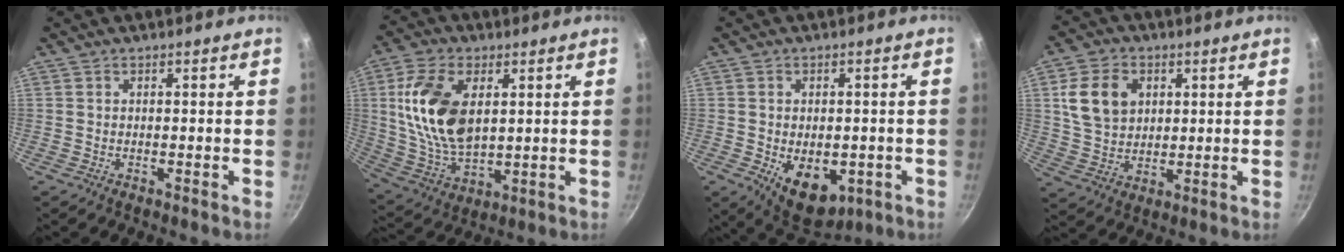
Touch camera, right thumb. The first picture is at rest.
{"total": 16.2, "force": [3.5, 9.4, 12.8], "torque": [-0.233, -0.012, 0.076]}
{"total": 10.7, "force": [-2.8, 6.9, 7.7], "torque": [-0.078, -0.004, -0.020]}
{"total": 10.8, "force": [3.0, 8.2, 6.5], "torque": [-0.099, -0.004, 0.056]}